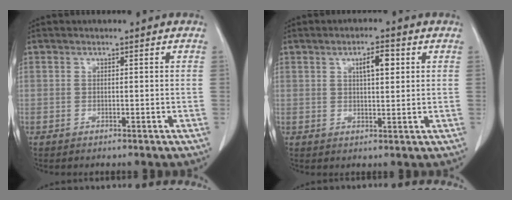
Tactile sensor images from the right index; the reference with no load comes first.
{"total": 3.8, "force": [1.5, 1.0, 3.4], "torque": [-0.053, 0.007, 0.023]}